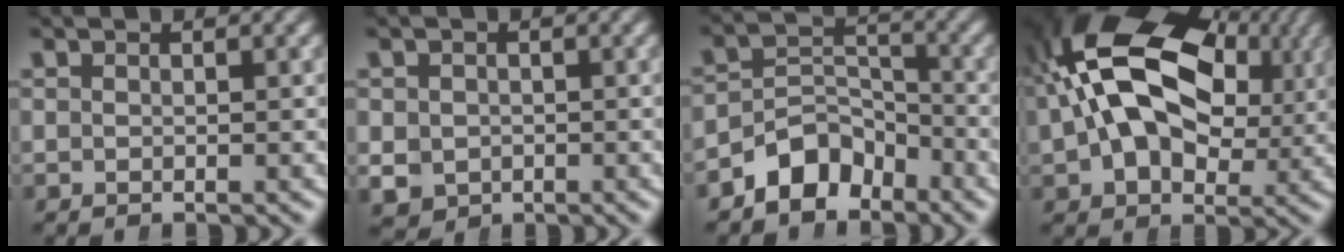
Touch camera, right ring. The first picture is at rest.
{"total": 4.3, "force": [-1.2, 3.8, 1.5], "torque": [-0.035, -0.030, -0.002]}
{"total": 5.9, "force": [-3.9, 3.8, 2.3], "torque": [-0.016, -0.010, -0.067]}
{"total": 19.3, "force": [4.7, 12.8, 13.7], "torque": [-0.258, 0.002, 0.076]}